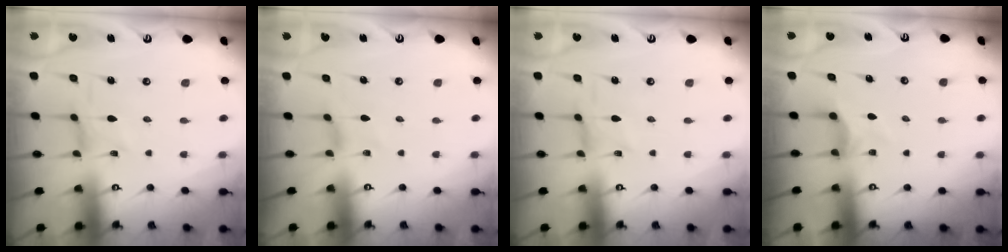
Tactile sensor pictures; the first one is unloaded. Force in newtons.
{"total": 0.0}
{"total": 0.0}
{"total": 3.7, "press": 3.6, "slide": 0.6}